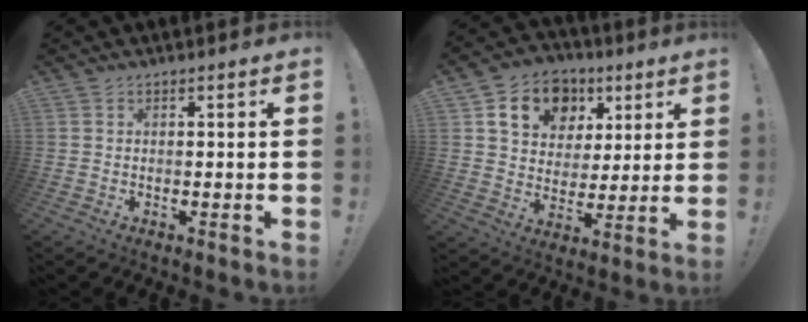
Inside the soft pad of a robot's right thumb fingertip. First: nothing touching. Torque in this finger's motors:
{"motor_torque": [1.33, 1.73, 0.38, 0.17, 0.00]}